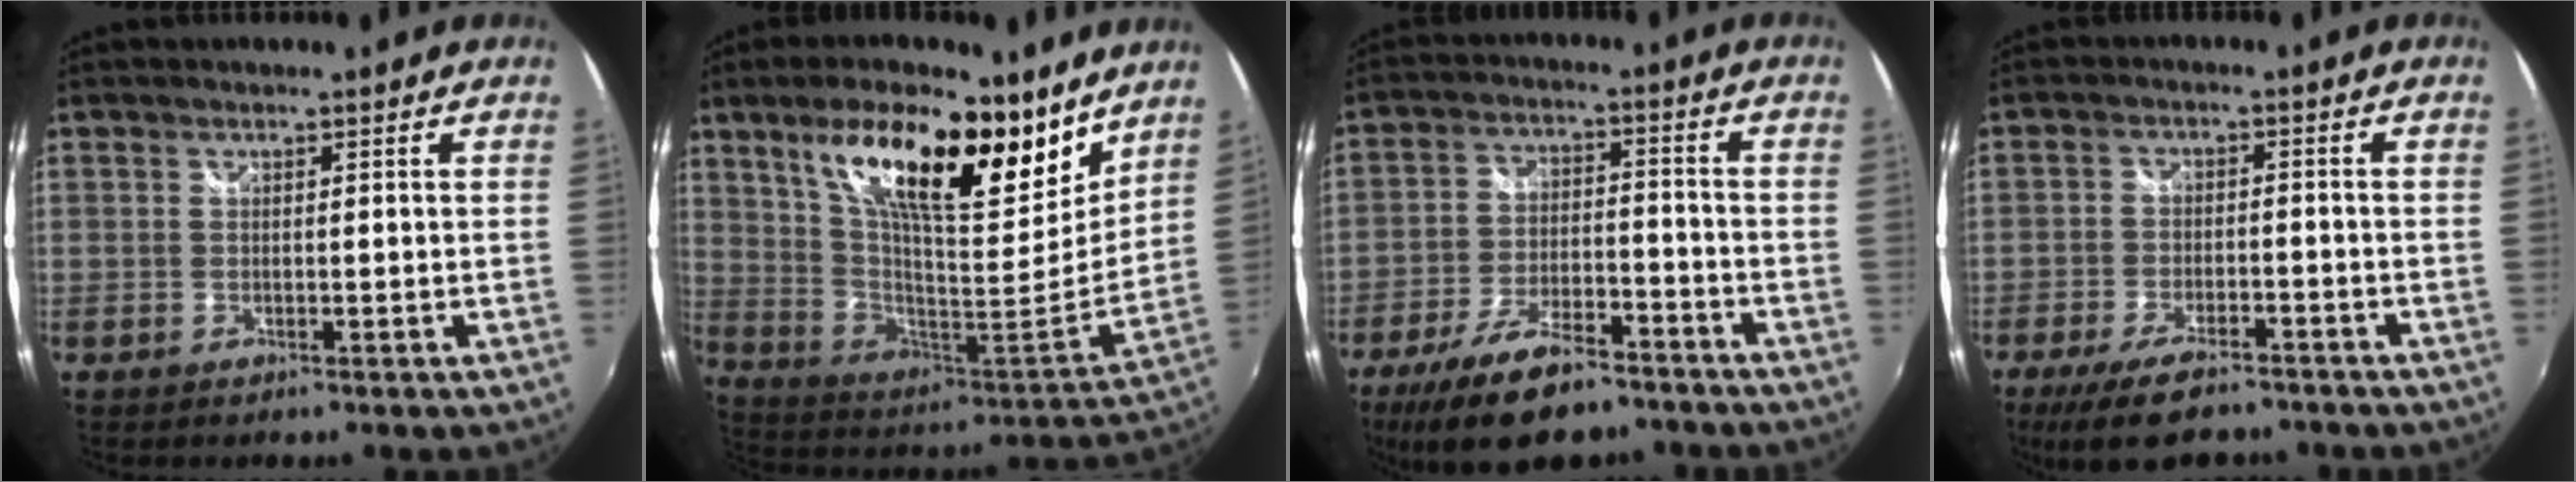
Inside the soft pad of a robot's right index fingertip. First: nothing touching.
{"total": 24.2, "force": [15.0, 8.1, 17.1], "torque": [-0.294, 0.011, 0.267]}
{"total": 15.9, "force": [-11.8, 6.0, 8.9], "torque": [-0.185, -0.016, -0.191]}
{"total": 11.2, "force": [-8.5, 4.0, 6.1], "torque": [-0.142, -0.022, -0.142]}